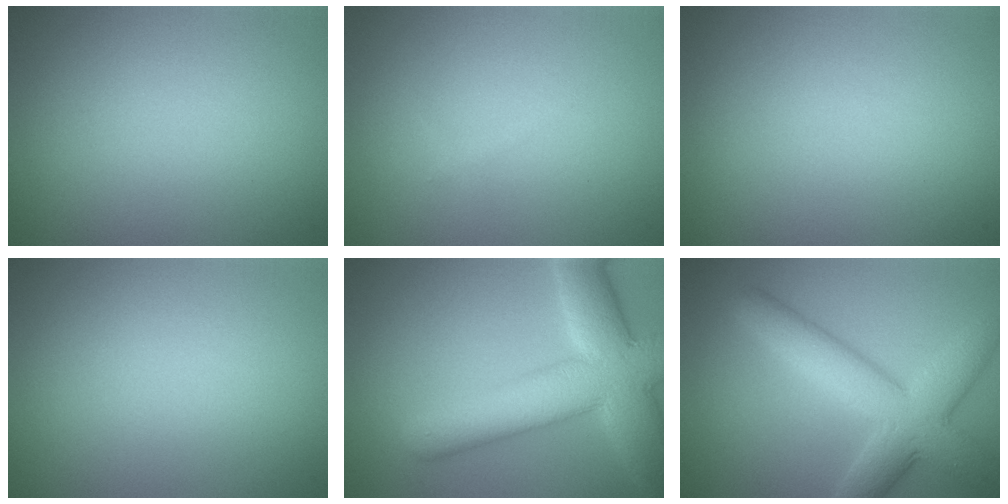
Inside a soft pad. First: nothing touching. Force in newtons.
{"total": 0.6, "press": 0.6, "slide": 0.1}
{"total": 0.0}
{"total": 0.0}
{"total": 10.3, "press": 10.3, "slide": 0.7}
{"total": 7.1, "press": 7.1, "slide": 0.2}